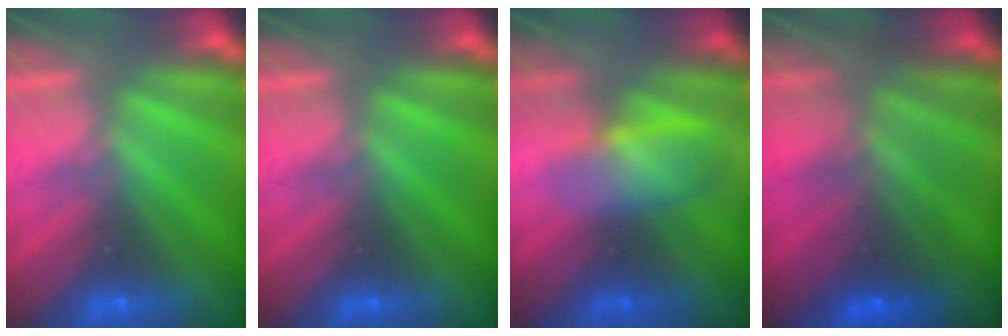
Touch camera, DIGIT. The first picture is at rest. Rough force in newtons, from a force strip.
{"total": 0.0}
{"total": 3.0}
{"total": 7.5}